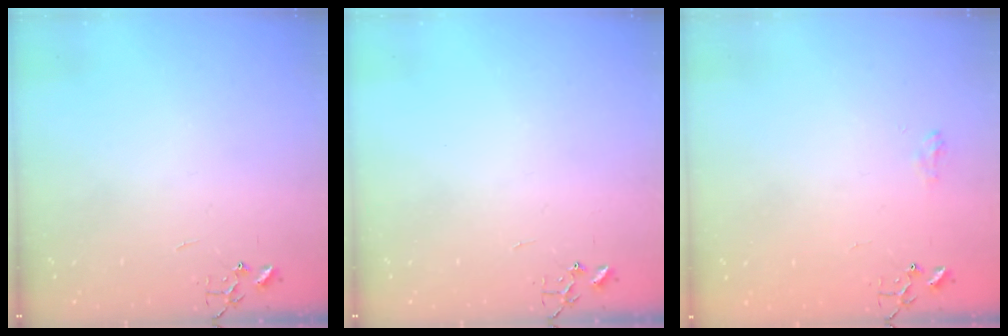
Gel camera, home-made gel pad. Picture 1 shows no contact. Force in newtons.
{"total": 0.0}
{"total": 6.8, "press": 6.8, "slide": 0.9}